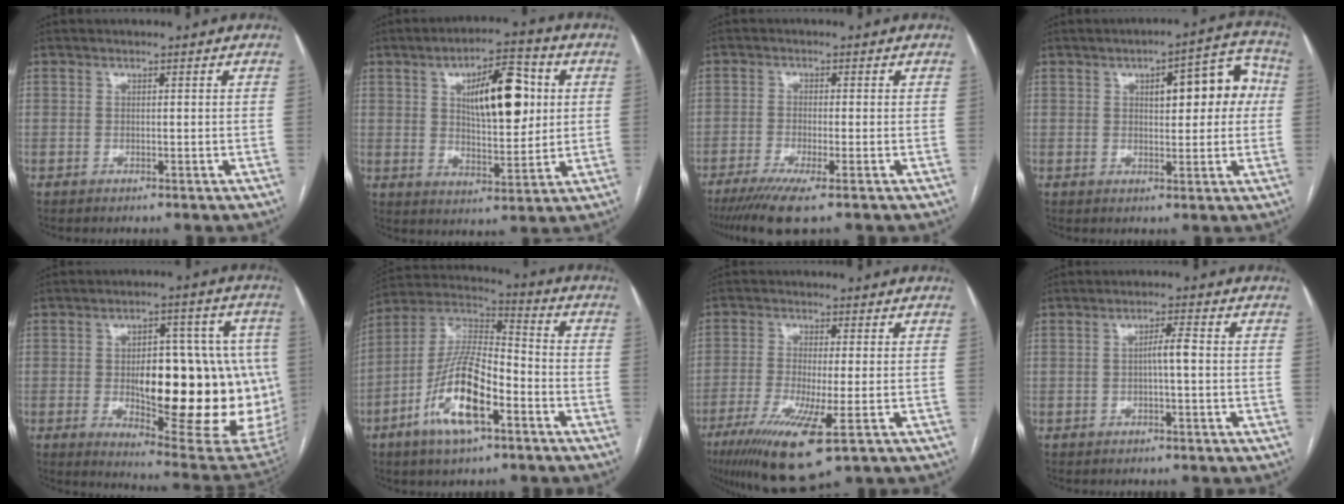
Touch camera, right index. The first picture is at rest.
{"total": 12.8, "force": [3.4, 4.4, 11.6], "torque": [-0.181, 0.014, 0.056]}
{"total": 6.9, "force": [-4.6, 0.2, 5.1], "torque": [-0.083, -0.016, -0.078]}
{"total": 9.8, "force": [2.1, 3.5, 8.9], "torque": [-0.106, 0.035, 0.026]}
{"total": 23.8, "force": [-2.5, 7.9, 22.3], "torque": [-0.230, 0.018, -0.006]}
{"total": 15.3, "force": [-6.4, 4.6, 13.1], "torque": [-0.266, 0.006, -0.116]}
{"total": 11.8, "force": [-5.7, 1.3, 10.3], "torque": [-0.189, -0.036, -0.094]}
{"total": 2.5, "force": [-0.2, 0.1, 2.5], "torque": [-0.042, 0.003, -0.004]}